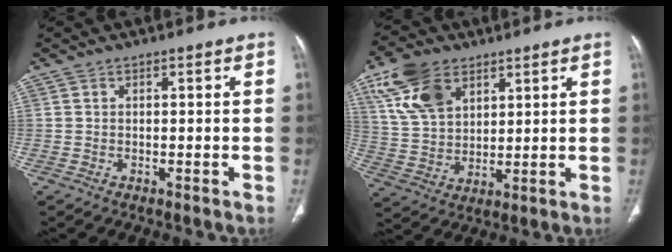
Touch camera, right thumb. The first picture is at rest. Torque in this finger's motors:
{"motor_torque": [-0.10, 0.35, 1.27, 1.10, 0.46]}